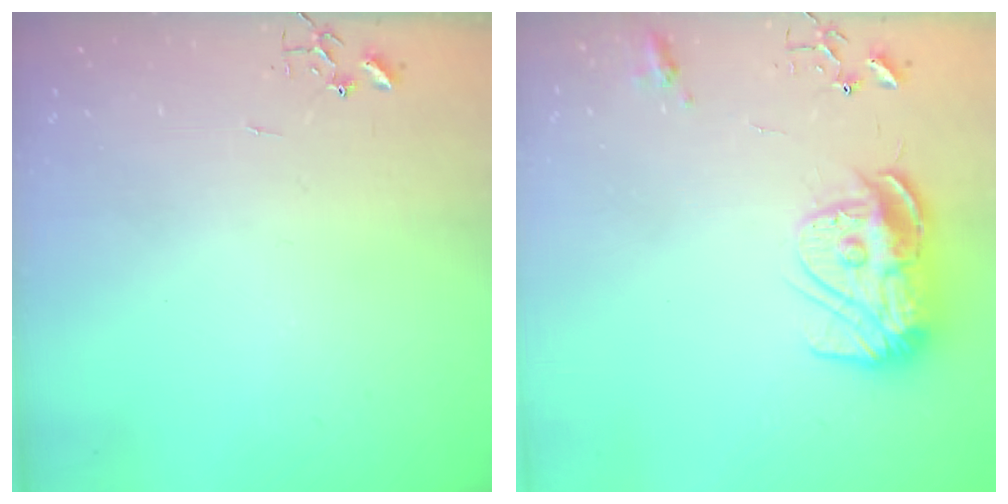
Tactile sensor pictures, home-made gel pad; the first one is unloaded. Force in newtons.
{"total": 14.2, "press": 14.1, "slide": 1.3}